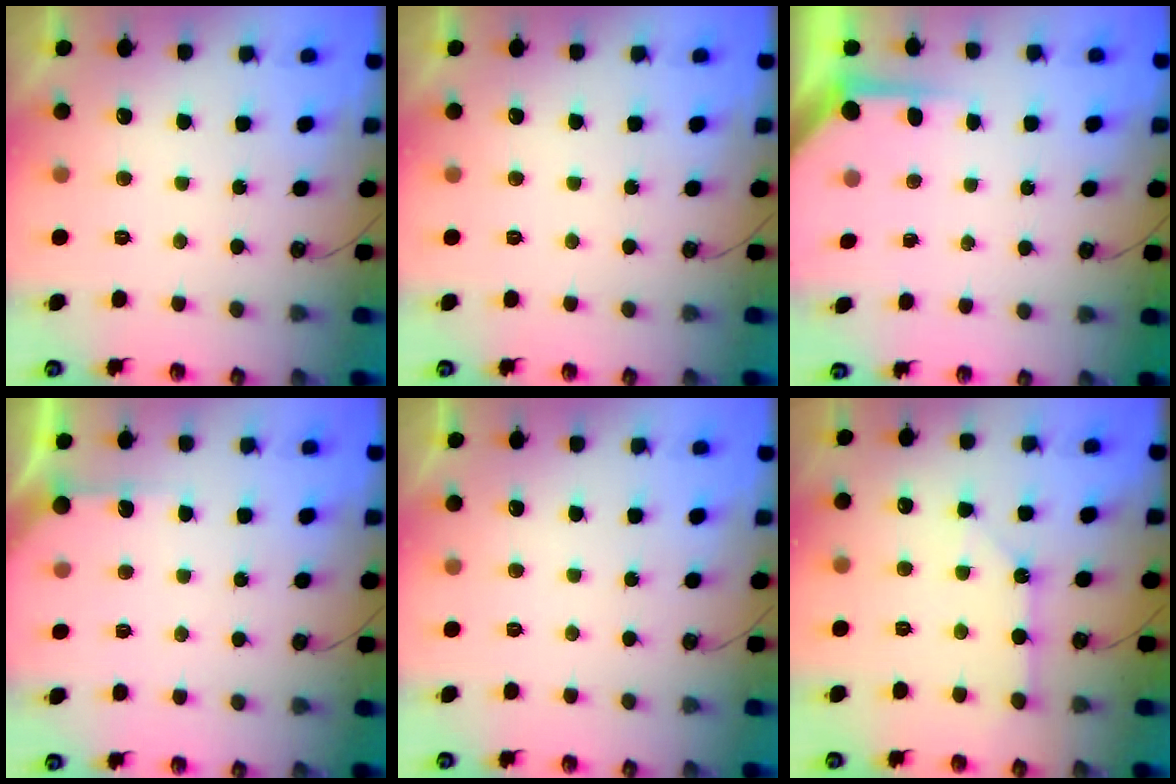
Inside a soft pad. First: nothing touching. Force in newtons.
{"total": 0.0}
{"total": 4.0, "press": 3.9, "slide": 0.2}
{"total": 4.5, "press": 4.5, "slide": 0.3}
{"total": 0.0}
{"total": 3.0, "press": 3.0, "slide": 0.1}